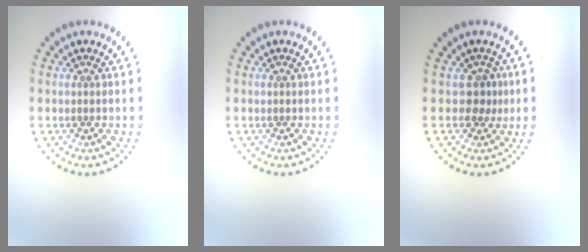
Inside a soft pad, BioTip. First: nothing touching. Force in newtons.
{"total": 0.0}
{"total": 1.7, "press": 1.3, "slide": 1.1}